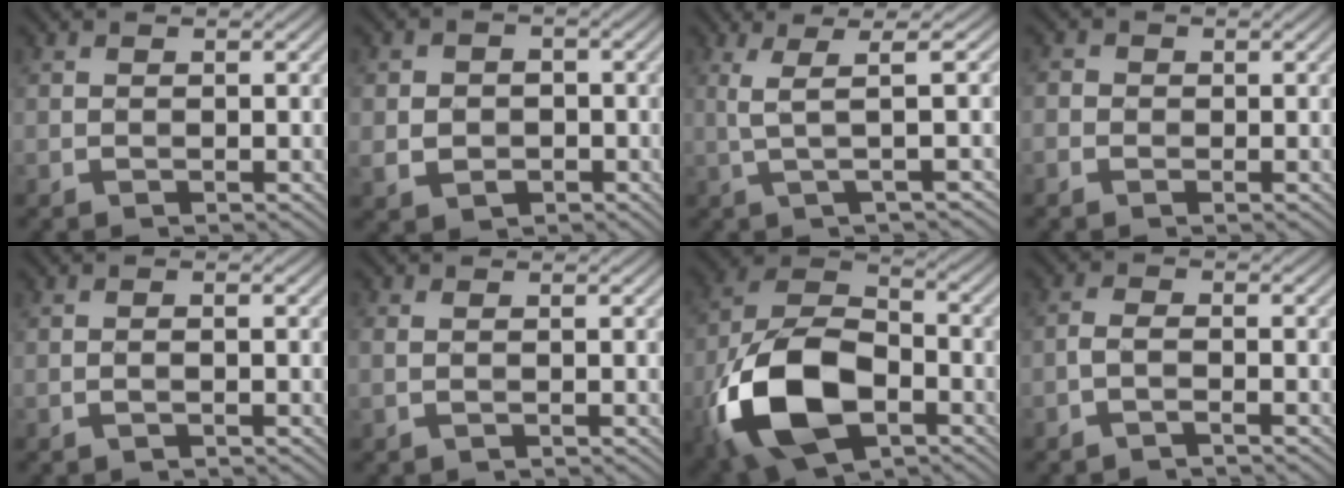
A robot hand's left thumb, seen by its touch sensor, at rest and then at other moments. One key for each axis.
{"total": 4.4, "fx": -0.9, "fy": 3.8, "fz": 1.9, "tx": -0.039, "ty": -0.010, "tz": -0.026}
{"total": 3.9, "fx": 0.9, "fy": 0.2, "fz": 3.8, "tx": -0.080, "ty": 0.012, "tz": 0.016}
{"total": 1.5, "fx": -0.3, "fy": 1.4, "fz": 0.5, "tx": -0.020, "ty": 0.000, "tz": -0.004}
{"total": 0.8, "fx": -0.3, "fy": 0.0, "fz": 0.7, "tx": -0.017, "ty": 0.003, "tz": -0.006}
{"total": 1.1, "fx": 0.1, "fy": 0.5, "fz": 0.9, "tx": -0.025, "ty": 0.002, "tz": 0.004}
{"total": 16.7, "fx": -6.6, "fy": 10.1, "fz": 11.6, "tx": -0.272, "ty": -0.028, "tz": -0.134}
{"total": 1.7, "fx": -1.2, "fy": 0.4, "fz": 1.1, "tx": -0.030, "ty": 0.004, "tz": -0.028}